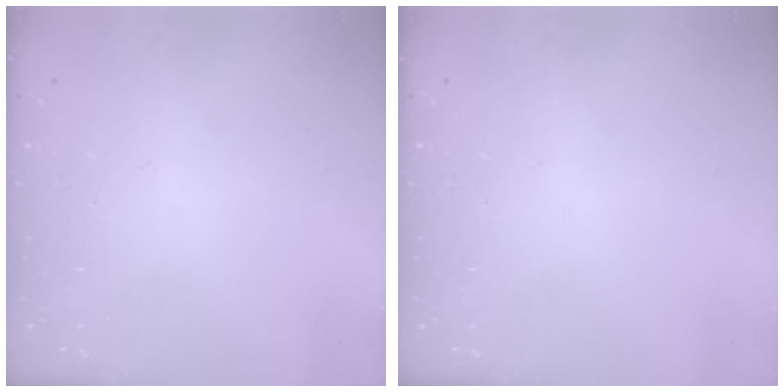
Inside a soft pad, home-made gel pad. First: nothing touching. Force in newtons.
{"total": 0.0}